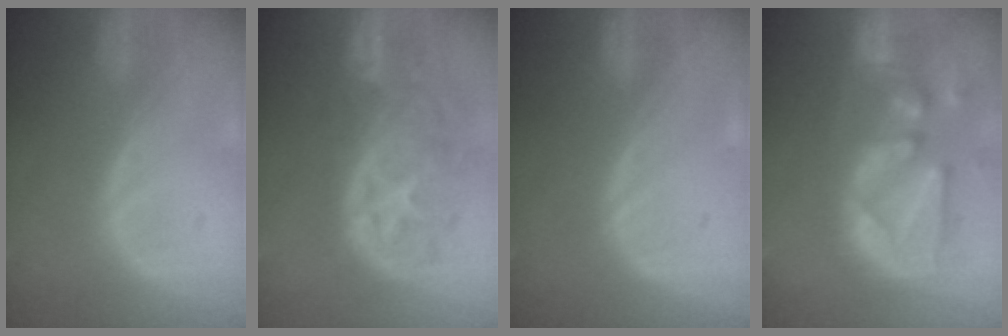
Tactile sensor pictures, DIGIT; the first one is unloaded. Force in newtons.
{"total": 11.2, "press": 9.8, "slide": 5.3}
{"total": 0.0}
{"total": 12.7, "press": 11.2, "slide": 6.0}